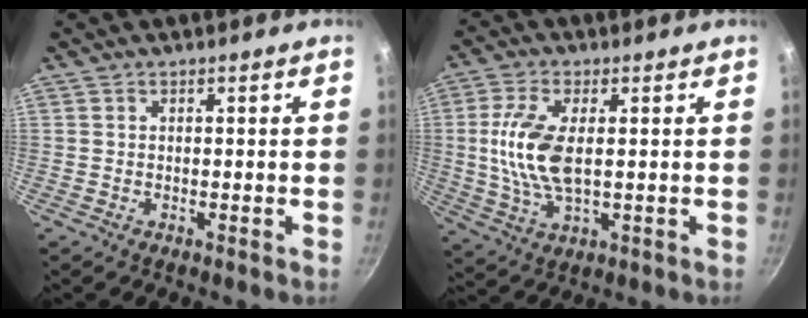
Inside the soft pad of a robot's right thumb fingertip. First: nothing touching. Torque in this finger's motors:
{"motor_torque": [0.73, 0.24, 1.18, -0.65, 0.35]}